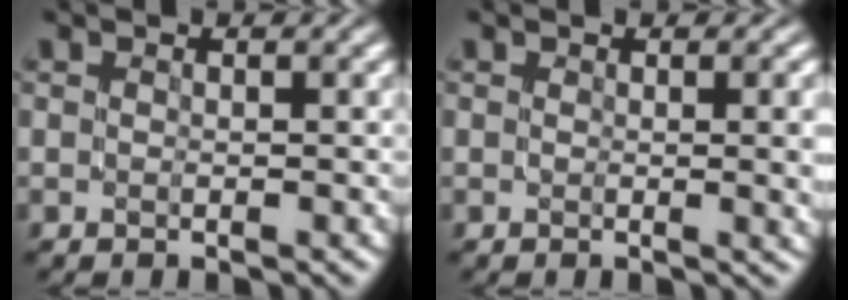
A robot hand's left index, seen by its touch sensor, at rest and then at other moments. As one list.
[{"total": 3.4, "force": [0.5, 1.1, 3.2], "torque": [-0.026, 0.005, 0.006]}]